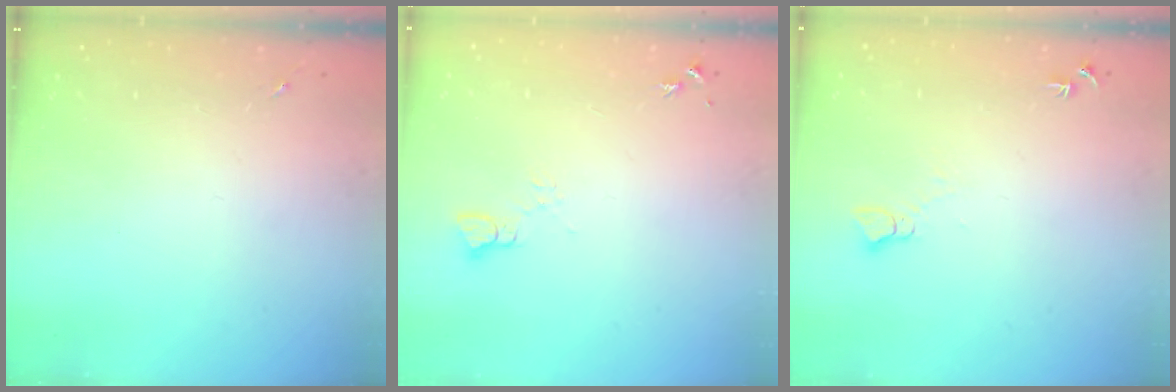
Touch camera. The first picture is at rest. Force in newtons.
{"total": 3.5, "press": 3.5, "slide": 0.4}
{"total": 5.2, "press": 5.2, "slide": 0.6}